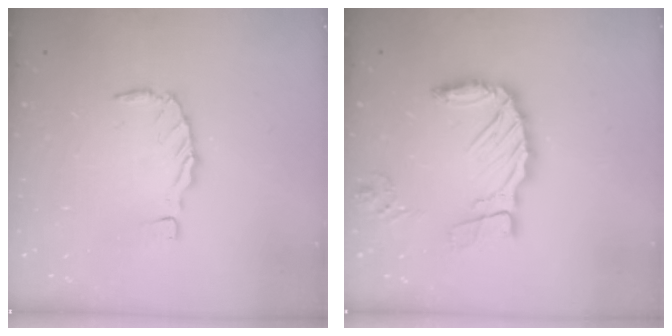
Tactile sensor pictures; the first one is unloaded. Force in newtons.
{"total": 12.8, "press": 12.7, "slide": 1.6}